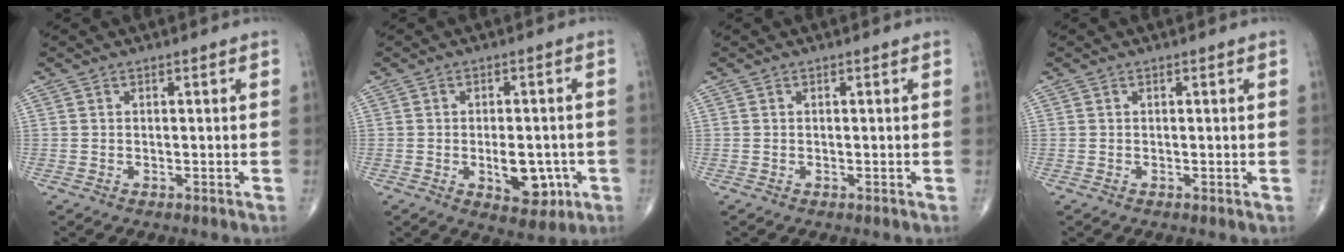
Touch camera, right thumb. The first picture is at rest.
{"total": 8.1, "force": [-2.2, 4.5, 6.3], "torque": [-0.067, 0.005, -0.021]}
{"total": 0.0}
{"total": 0.0}